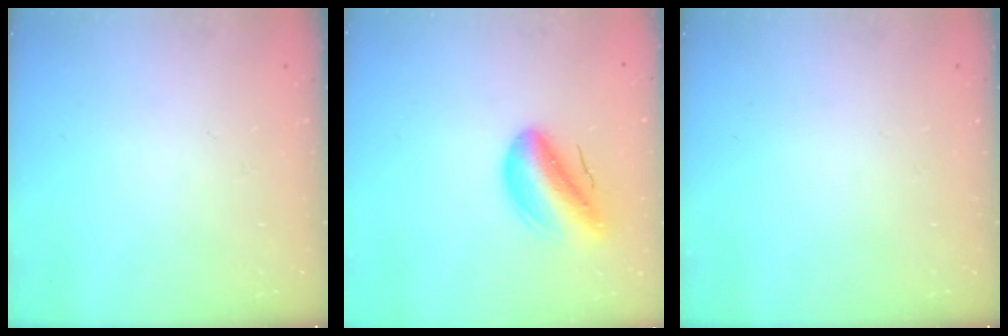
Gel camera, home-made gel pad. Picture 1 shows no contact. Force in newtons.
{"total": 10.9, "press": 10.3, "slide": 3.5}
{"total": 0.0}